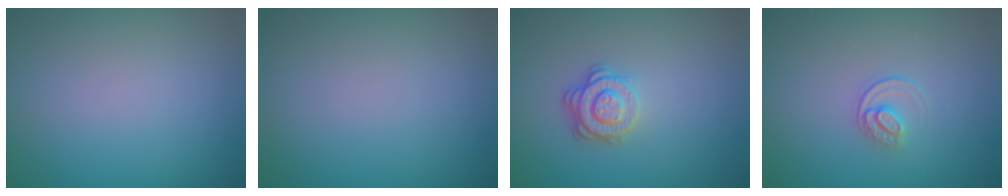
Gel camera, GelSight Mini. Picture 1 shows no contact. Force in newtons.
{"total": 0.0}
{"total": 3.0, "press": 2.6, "slide": 1.5}
{"total": 1.4, "press": 0.9, "slide": 1.0}